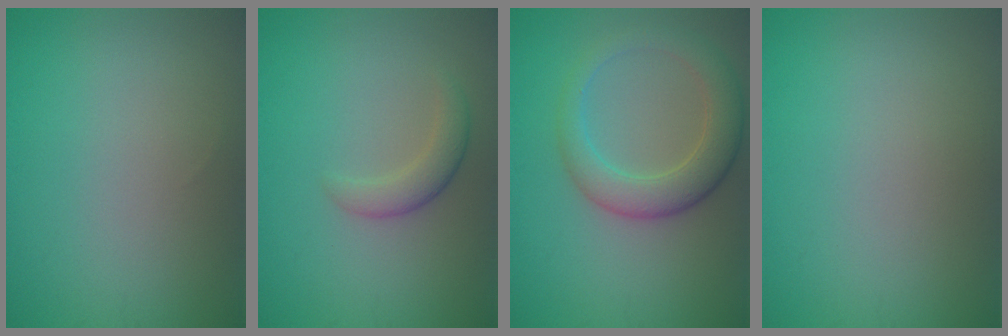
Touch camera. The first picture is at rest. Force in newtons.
{"total": 2.2, "press": 2.2, "slide": 0.1}
{"total": 4.8, "press": 4.8, "slide": 0.3}
{"total": 0.0}